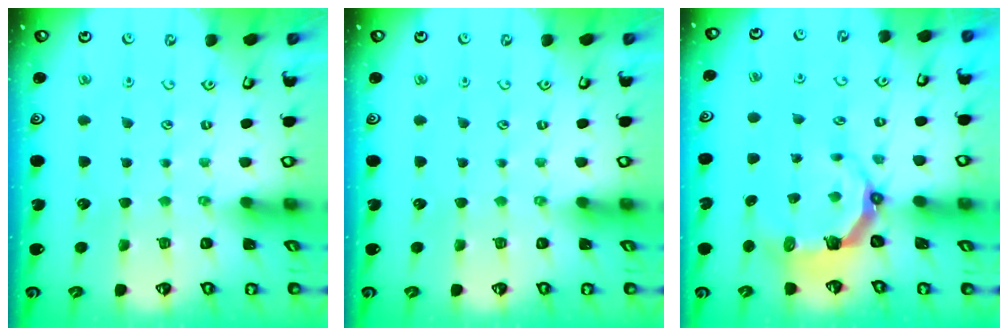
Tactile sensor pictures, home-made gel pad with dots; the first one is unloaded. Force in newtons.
{"total": 0.0}
{"total": 7.0, "press": 5.3, "slide": 4.5}